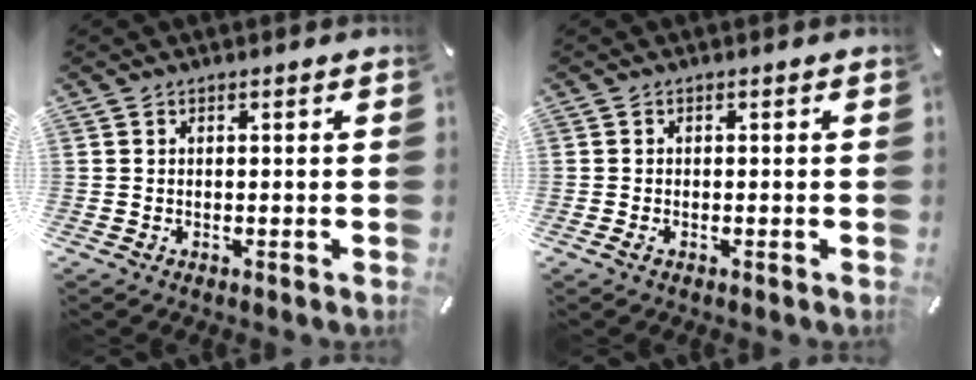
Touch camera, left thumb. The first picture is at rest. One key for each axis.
{"total": 1.0, "fx": -0.4, "fy": 0.6, "fz": 0.6, "tx": -0.011, "ty": -0.001, "tz": -0.009}